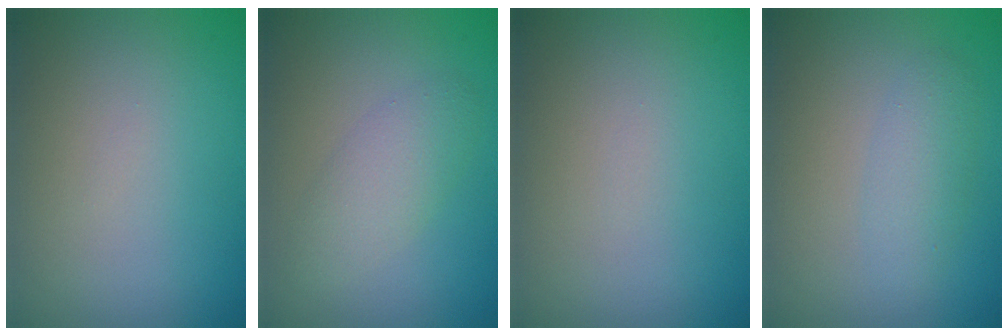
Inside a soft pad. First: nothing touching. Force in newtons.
{"total": 2.8, "press": 2.8, "slide": 0.2}
{"total": 0.0}
{"total": 2.2, "press": 2.2, "slide": 0.1}